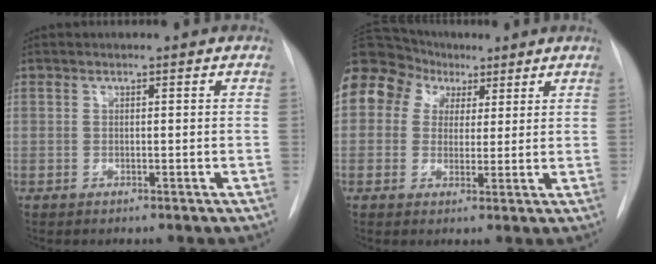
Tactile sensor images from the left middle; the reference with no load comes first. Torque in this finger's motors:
{"motor_torque": [1.96, -0.18, 1.05, 0.21]}